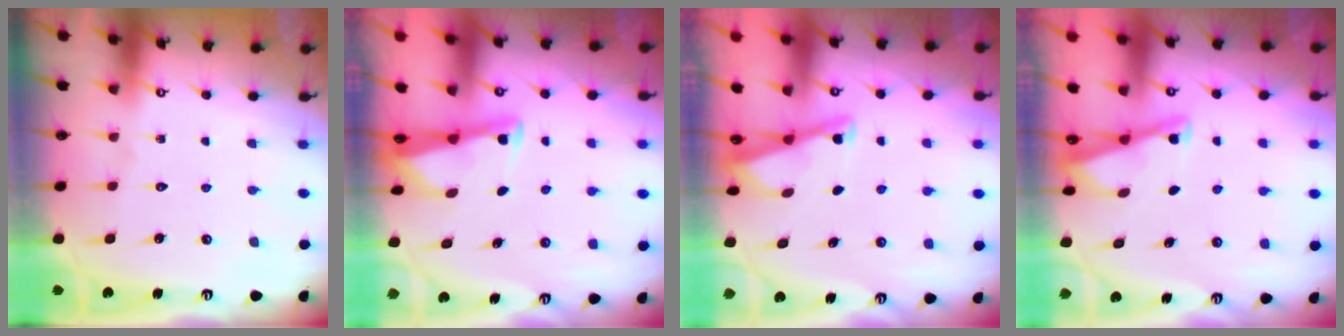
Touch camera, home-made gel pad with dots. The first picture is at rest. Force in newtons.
{"total": 2.7, "press": 2.7, "slide": 0.2}
{"total": 2.7, "press": 2.7, "slide": 0.3}
{"total": 2.7, "press": 2.7, "slide": 0.3}